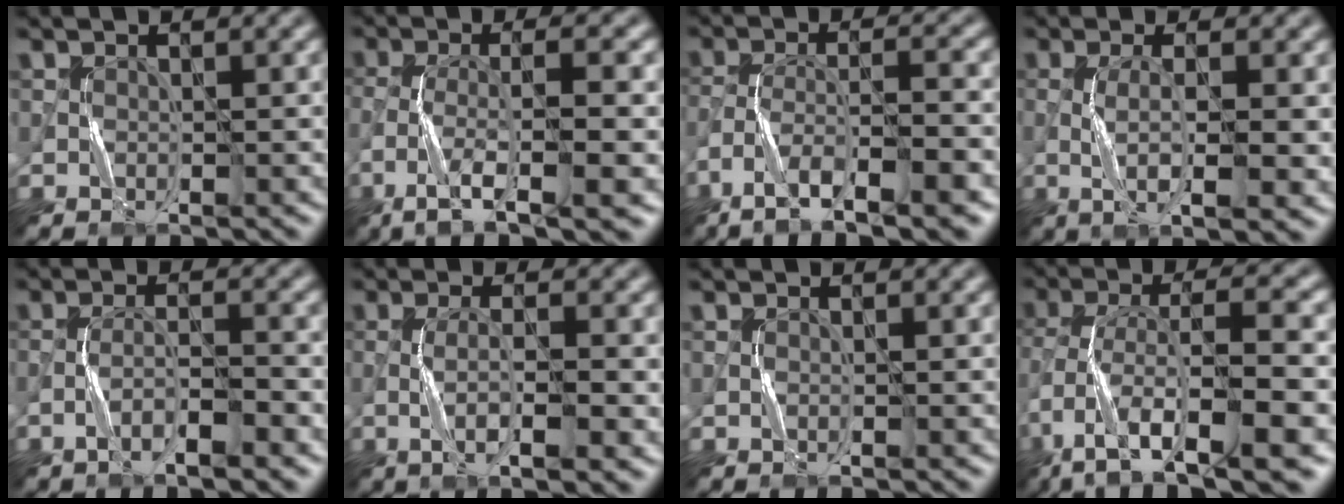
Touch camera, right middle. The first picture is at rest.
{"total": 7.5, "force": [-3.2, 1.7, 6.6], "torque": [-0.124, 0.004, -0.059]}
{"total": 9.1, "force": [-5.7, 2.4, 6.7], "torque": [-0.123, 0.004, -0.097]}
{"total": 4.7, "force": [-0.4, 1.1, 4.6], "torque": [-0.088, -0.003, -0.003]}
{"total": 4.0, "force": [-2.0, 0.7, 3.3], "torque": [-0.062, 0.009, -0.040]}
{"total": 4.4, "force": [-0.9, 0.9, 4.2], "torque": [-0.079, -0.002, -0.016]}
{"total": 0.0}
{"total": 11.7, "force": [-5.1, 3.7, 9.8], "torque": [-0.178, 0.017, -0.088]}